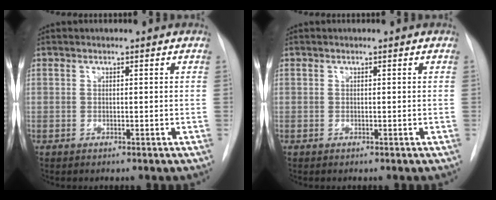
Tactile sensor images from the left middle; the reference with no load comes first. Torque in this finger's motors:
{"motor_torque": [0.08, -0.06, -0.05, -0.01]}